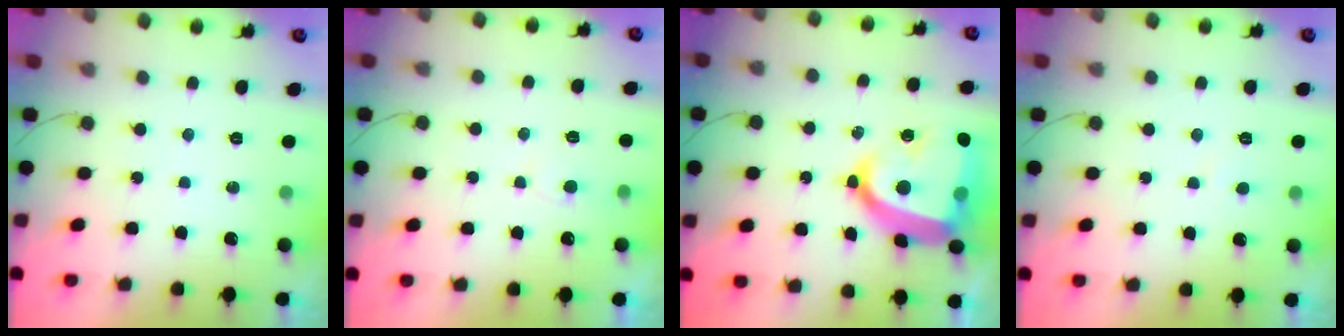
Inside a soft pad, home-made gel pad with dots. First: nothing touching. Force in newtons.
{"total": 4.9, "press": 4.8, "slide": 0.6}
{"total": 22.7, "press": 22.6, "slide": 2.2}
{"total": 3.5, "press": 3.5, "slide": 0.3}